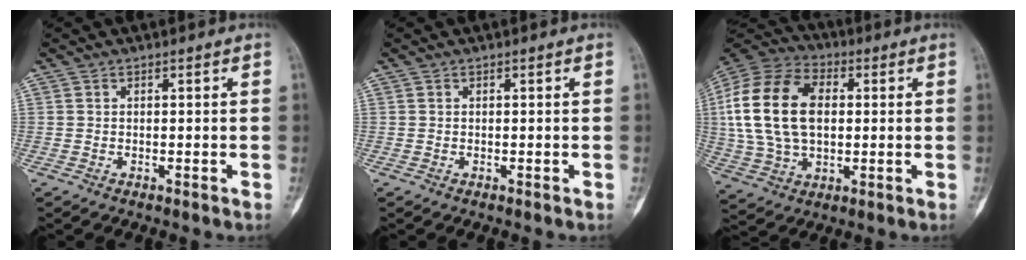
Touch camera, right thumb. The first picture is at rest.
{"total": 0.0}
{"total": 20.7, "force": [2.4, 13.3, 15.7], "torque": [-0.307, 0.013, 0.043]}